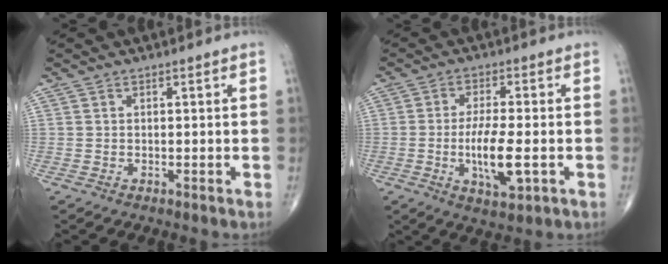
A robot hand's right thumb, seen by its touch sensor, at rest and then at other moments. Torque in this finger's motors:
{"motor_torque": [2.72, 2.28, 1.35, -0.40, 0.30]}